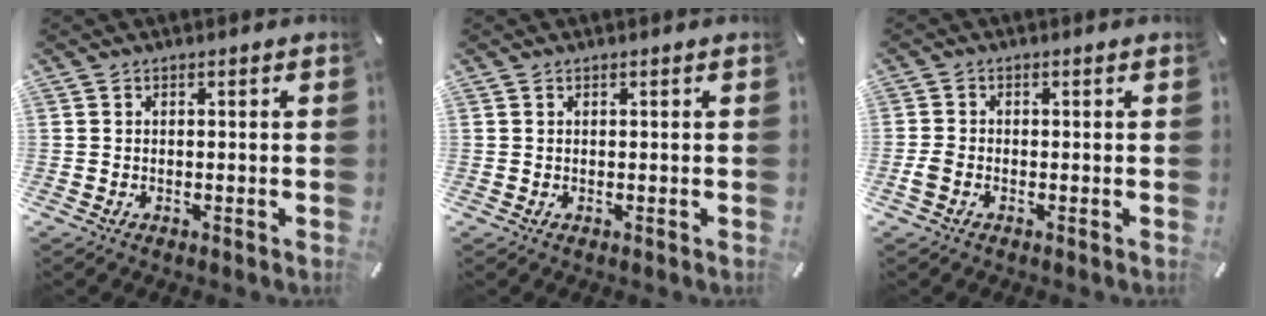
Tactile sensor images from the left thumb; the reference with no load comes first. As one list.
[{"total": 0.0}, {"total": 2.2, "force": [-0.8, 1.4, 1.5], "torque": [-0.027, 0.004, -0.014]}]